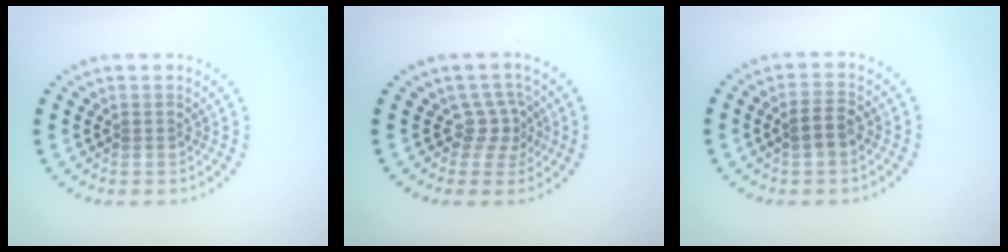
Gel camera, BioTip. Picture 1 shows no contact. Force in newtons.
{"total": 2.3, "press": 1.5, "slide": 1.7}
{"total": 2.3, "press": 2.3, "slide": 0.4}